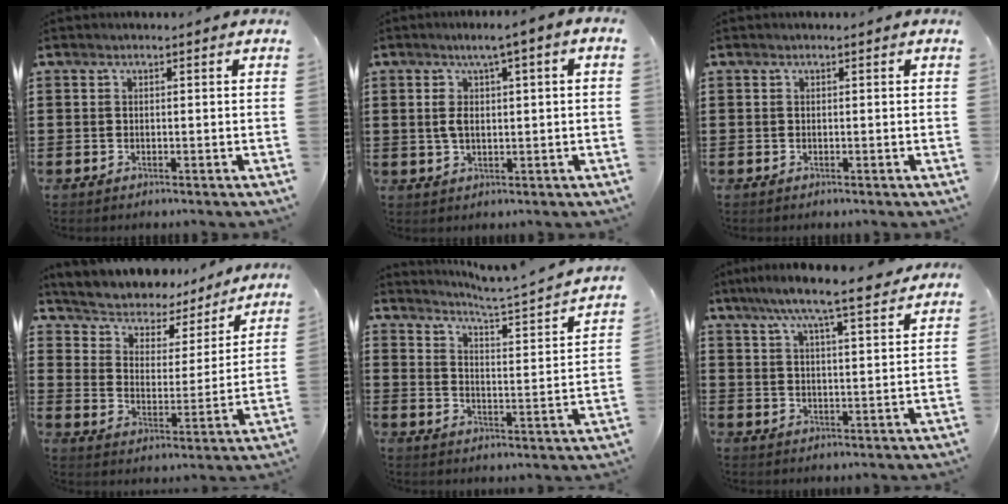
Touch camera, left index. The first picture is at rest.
{"total": 4.4, "force": [0.4, 1.4, 4.1], "torque": [-0.086, 0.006, 0.000]}
{"total": 0.0}
{"total": 4.2, "force": [3.8, 1.8, 0.3], "torque": [-0.034, -0.032, 0.057]}
{"total": 3.3, "force": [2.9, -0.9, 1.3], "torque": [-0.044, -0.033, 0.035]}
{"total": 7.4, "force": [6.3, 0.0, 3.8], "torque": [-0.093, -0.025, 0.110]}